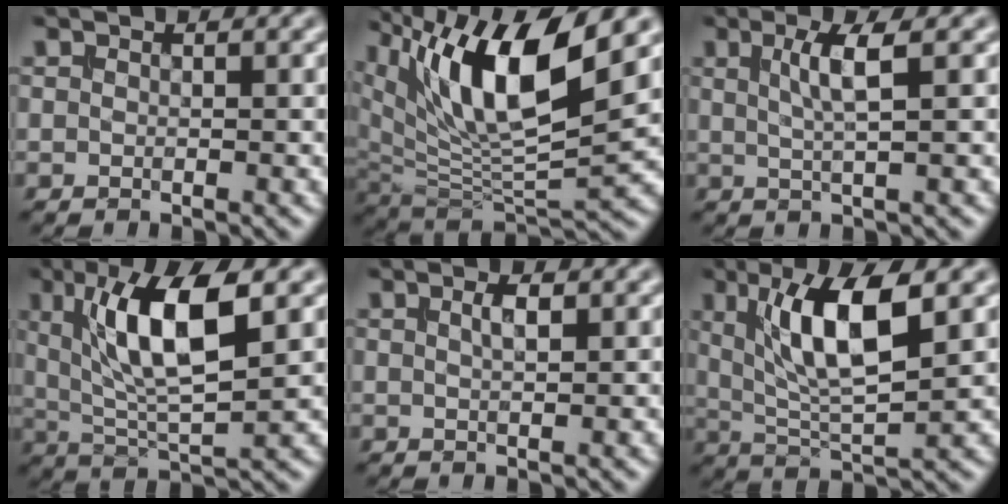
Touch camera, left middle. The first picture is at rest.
{"total": 12.1, "force": [6.0, 3.8, 9.8], "torque": [-0.172, -0.002, 0.107]}
{"total": 3.2, "force": [0.9, 0.7, 3.0], "torque": [-0.051, 0.001, 0.015]}
{"total": 9.1, "force": [2.8, 2.8, 8.3], "torque": [-0.143, -0.002, 0.050]}
{"total": 1.5, "force": [0.6, 0.4, 1.3], "torque": [-0.023, 0.003, 0.010]}
{"total": 8.3, "force": [2.7, 2.4, 7.5], "torque": [-0.128, -0.006, 0.050]}